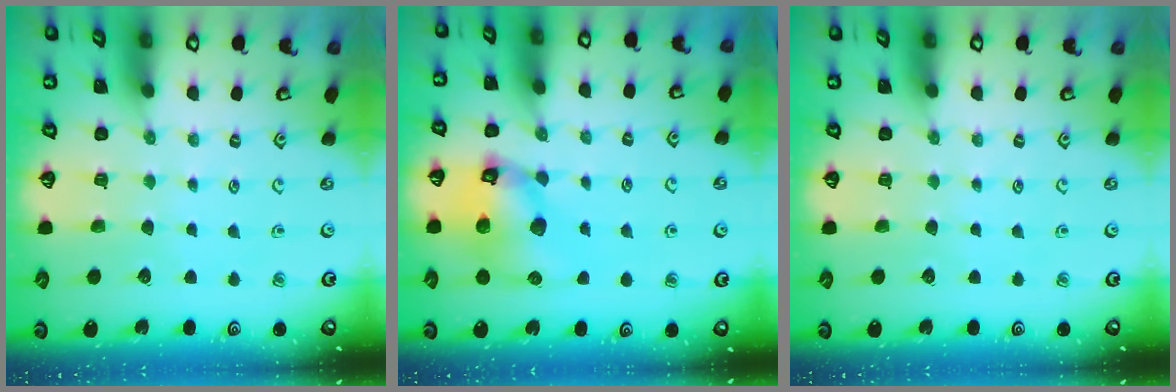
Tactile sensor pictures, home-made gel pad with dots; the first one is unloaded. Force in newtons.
{"total": 12.3, "press": 12.2, "slide": 1.6}
{"total": 0.0}